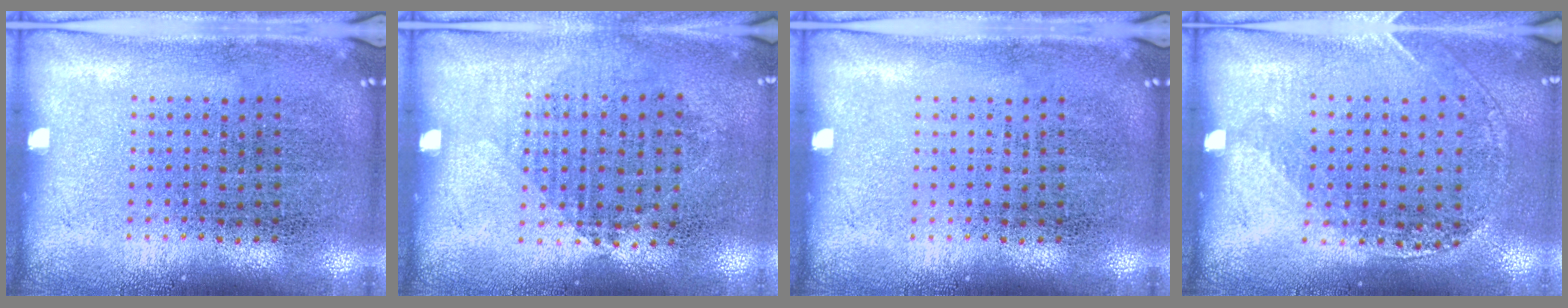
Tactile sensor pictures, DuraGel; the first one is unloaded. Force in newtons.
{"total": 0.8, "press": 0.7, "slide": 0.4}
{"total": 0.0}
{"total": 1.1, "press": 1.1, "slide": 0.4}